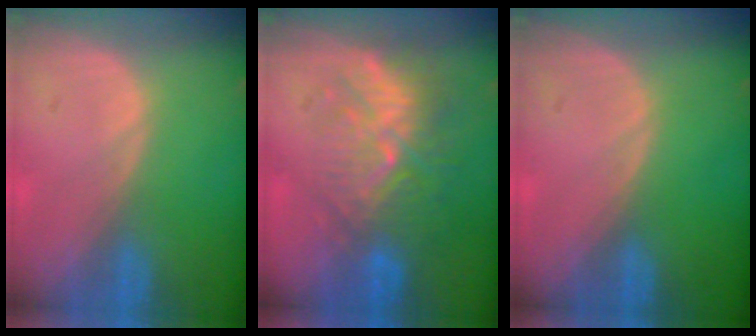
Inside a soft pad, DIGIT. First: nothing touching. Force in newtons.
{"total": 9.4, "press": 8.7, "slide": 3.5}
{"total": 0.0}